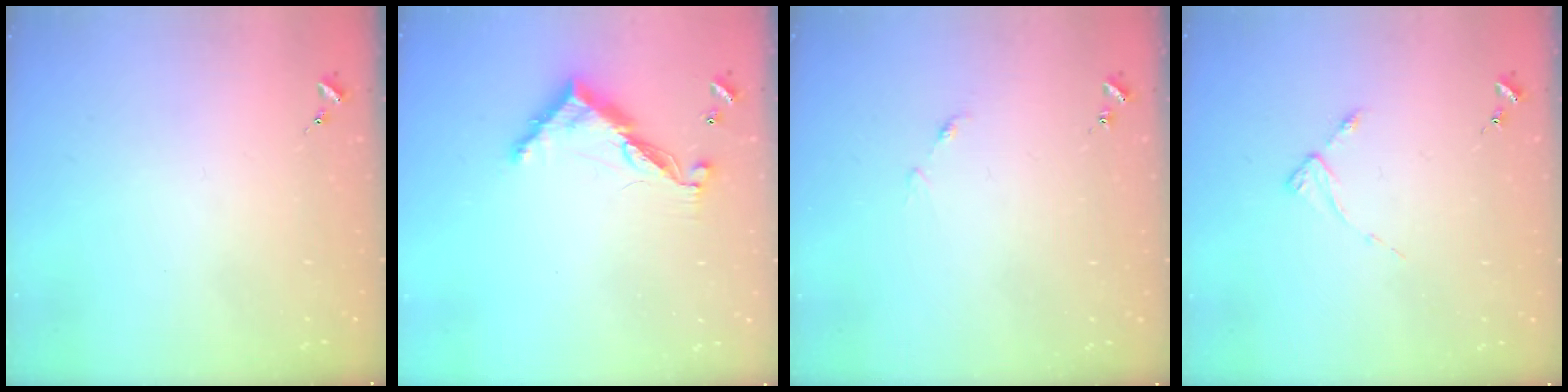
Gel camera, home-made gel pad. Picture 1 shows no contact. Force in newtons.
{"total": 9.9, "press": 9.9, "slide": 0.2}
{"total": 4.6, "press": 4.6, "slide": 0.4}
{"total": 2.7, "press": 2.7, "slide": 0.3}